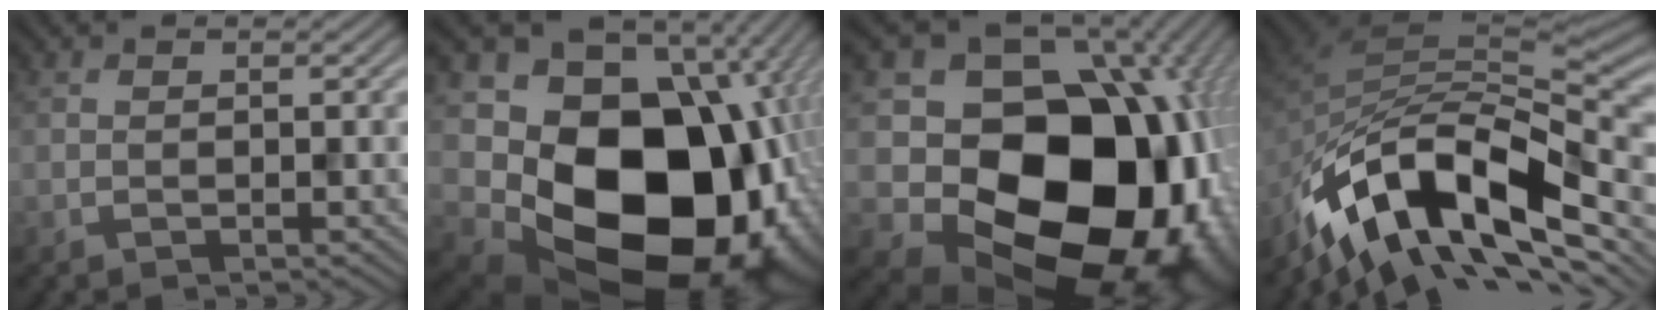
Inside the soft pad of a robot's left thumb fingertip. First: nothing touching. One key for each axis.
{"total": 21.0, "fx": -4.4, "fy": 16.7, "fz": 12.1, "tx": -0.241, "ty": -0.070, "tz": -0.031}
{"total": 21.2, "fx": -1.8, "fy": 17.3, "fz": 12.1, "tx": -0.225, "ty": -0.062, "tz": 0.019}
{"total": 14.9, "fx": -9.0, "fy": 7.4, "fz": 9.3, "tx": -0.190, "ty": 0.001, "tz": -0.162}